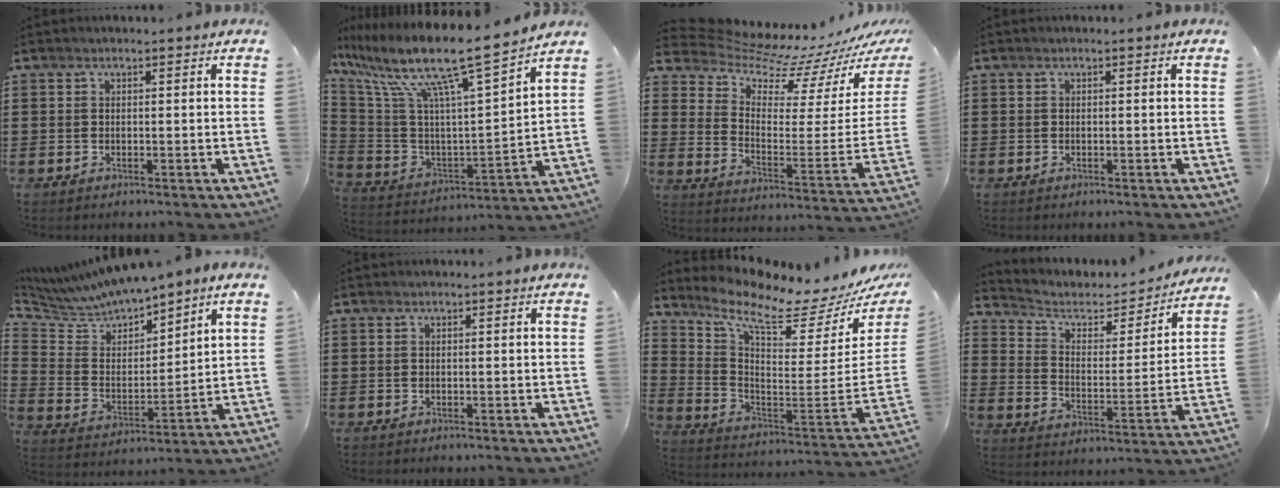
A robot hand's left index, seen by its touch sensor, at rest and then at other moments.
{"total": 13.1, "force": [9.6, 0.7, 8.9], "torque": [-0.200, -0.063, 0.150]}
{"total": 7.9, "force": [7.5, 1.7, 1.6], "torque": [-0.064, -0.084, 0.126]}
{"total": 0.0}
{"total": 6.0, "force": [5.8, 1.3, 0.0], "torque": [-0.043, -0.044, 0.099]}
{"total": 0.0}
{"total": 8.2, "force": [6.2, 1.2, 5.2], "torque": [-0.117, -0.067, 0.093]}
{"total": 4.1, "force": [3.1, 2.1, 1.6], "torque": [-0.053, -0.017, 0.045]}